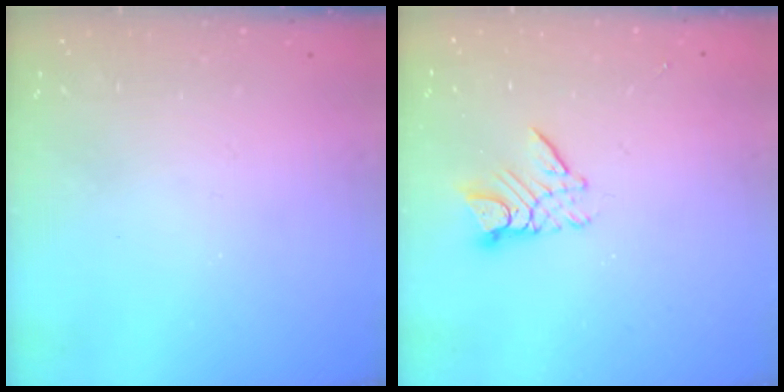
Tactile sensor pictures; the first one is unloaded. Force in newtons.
{"total": 8.8, "press": 8.7, "slide": 0.7}